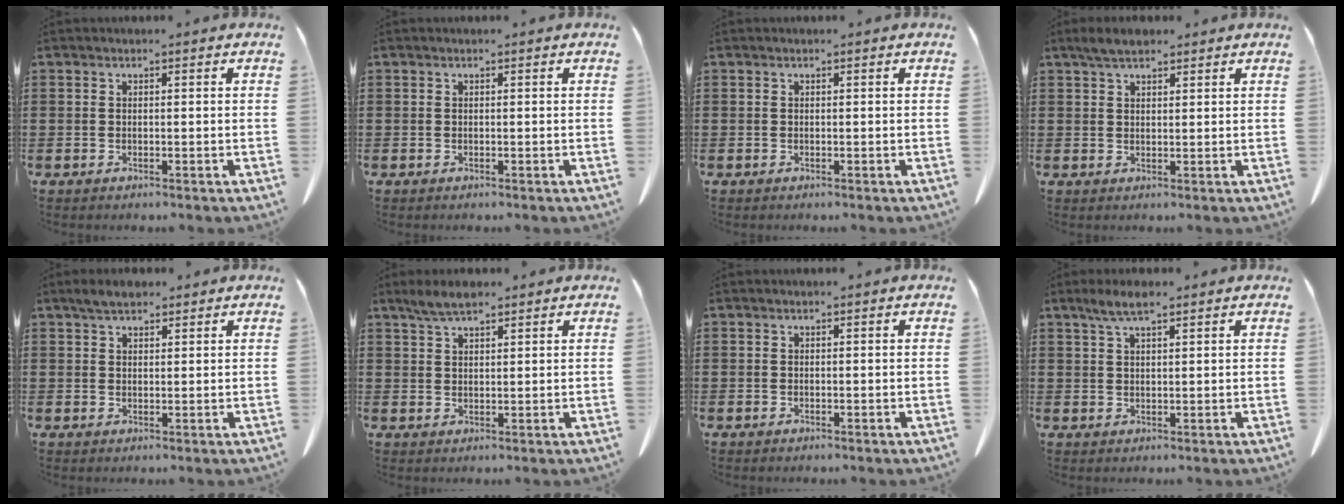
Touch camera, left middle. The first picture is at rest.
{"total": 0.0}
{"total": 0.0}
{"total": 2.9, "force": [2.2, 0.9, 1.7], "torque": [-0.037, 0.005, 0.041]}
{"total": 2.6, "force": [2.1, 0.8, 1.2], "torque": [-0.020, 0.002, 0.038]}
{"total": 3.5, "force": [2.6, 0.9, 2.0], "torque": [-0.046, 0.001, 0.049]}
{"total": 0.0}
{"total": 3.9, "force": [2.5, 0.8, 2.9], "torque": [-0.061, 0.002, 0.044]}